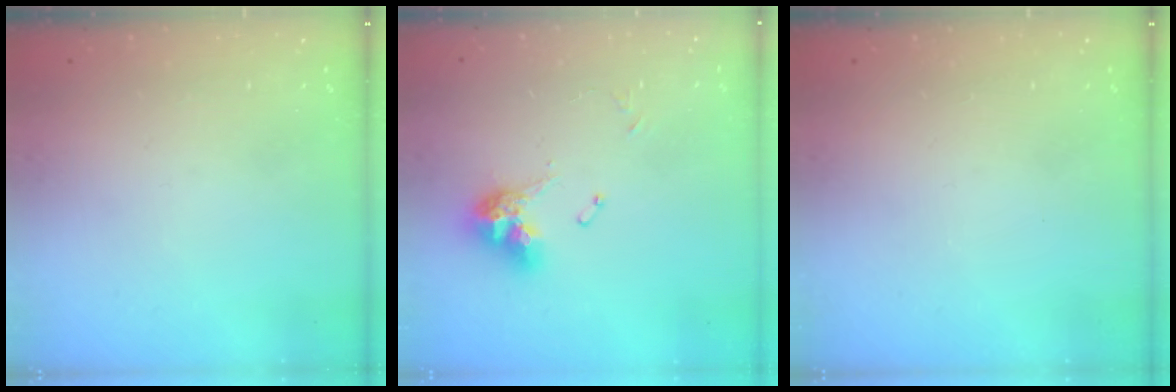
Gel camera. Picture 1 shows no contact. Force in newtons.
{"total": 10.2, "press": 10.1, "slide": 1.0}
{"total": 0.0}